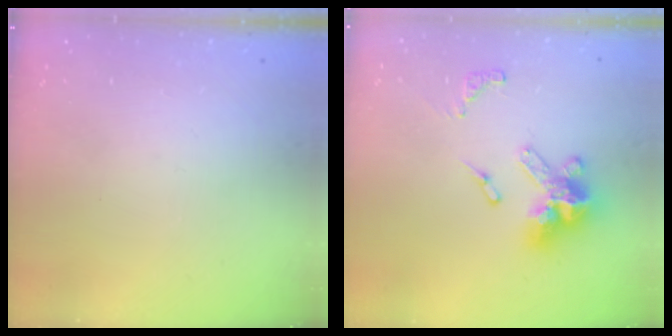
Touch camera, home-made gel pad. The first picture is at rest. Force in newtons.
{"total": 13.7, "press": 13.6, "slide": 1.5}